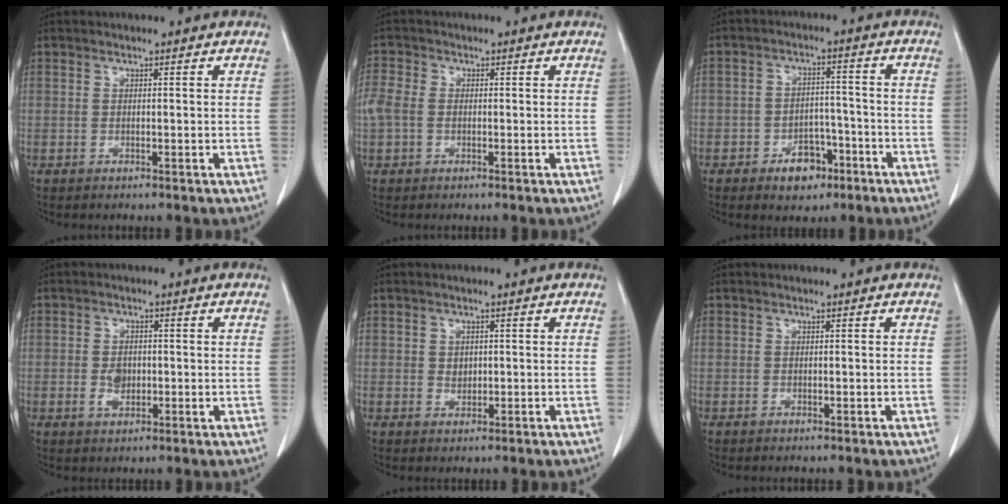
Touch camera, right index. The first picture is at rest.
{"total": 4.1, "force": [-0.1, 3.1, 2.7], "torque": [-0.086, 0.020, -0.003]}
{"total": 6.2, "force": [-3.6, 4.0, 3.1], "torque": [-0.043, 0.015, -0.051]}
{"total": 3.1, "force": [-0.3, 2.0, 2.4], "torque": [-0.042, 0.000, 0.000]}
{"total": 1.5, "force": [0.1, 1.3, 0.9], "torque": [-0.013, 0.000, 0.005]}
{"total": 0.0}